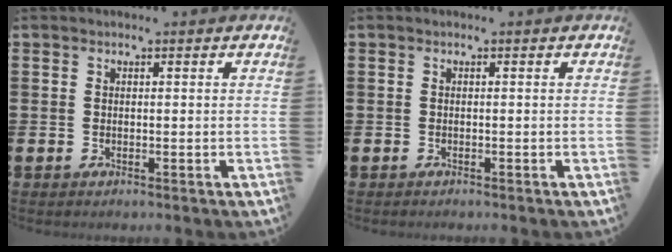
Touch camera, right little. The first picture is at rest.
{"total": 0.0}